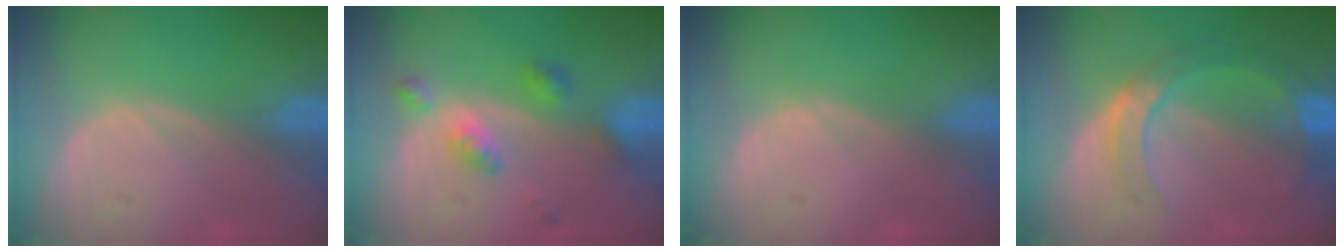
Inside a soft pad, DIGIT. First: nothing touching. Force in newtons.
{"total": 4.8, "press": 4.8, "slide": 0.1}
{"total": 0.0}
{"total": 7.1, "press": 6.5, "slide": 2.9}